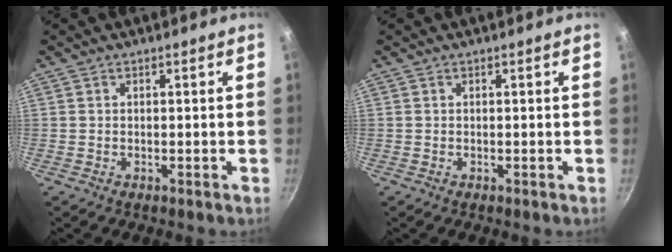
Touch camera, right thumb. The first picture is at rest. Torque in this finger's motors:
{"motor_torque": [-0.09, 0.05, 0.00, -0.01, 0.01]}